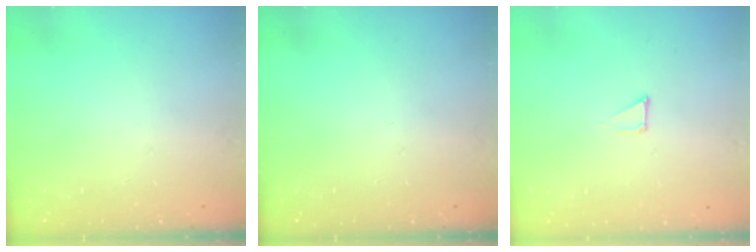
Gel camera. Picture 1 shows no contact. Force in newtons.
{"total": 0.0}
{"total": 1.2, "press": 1.2, "slide": 0.0}